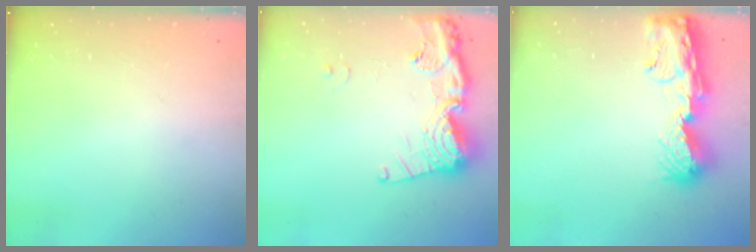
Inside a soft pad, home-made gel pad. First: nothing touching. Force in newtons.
{"total": 16.6, "press": 16.5, "slide": 1.9}
{"total": 13.0, "press": 12.9, "slide": 1.3}